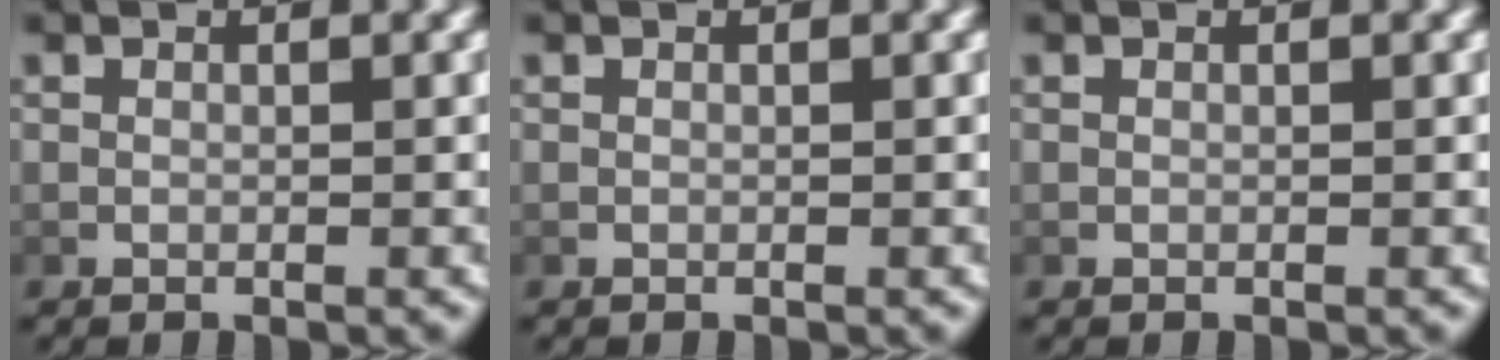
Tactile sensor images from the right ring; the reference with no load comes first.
{"total": 0.0}
{"total": 0.0}